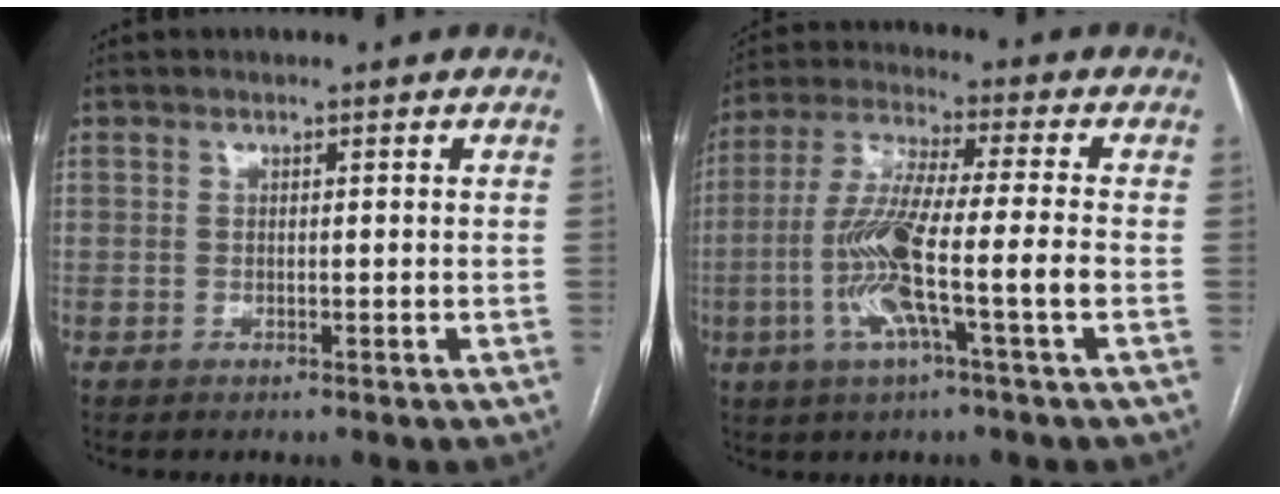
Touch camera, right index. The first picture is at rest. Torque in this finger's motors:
{"motor_torque": [1.87, -0.17, 0.96, 0.21]}